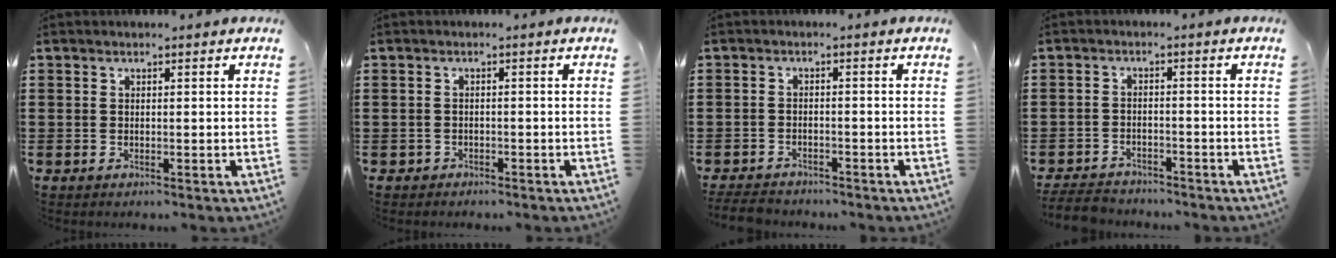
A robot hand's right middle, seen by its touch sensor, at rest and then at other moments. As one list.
[{"total": 0.9, "force": [-0.7, 0.4, -0.2], "torque": [0.001, 0.003, -0.018]}, {"total": 3.2, "force": [-3.1, 0.7, 0.4], "torque": [-0.016, 0.000, -0.068]}, {"total": 4.0, "force": [-3.8, 0.9, 0.4], "torque": [-0.015, 0.002, -0.082]}]